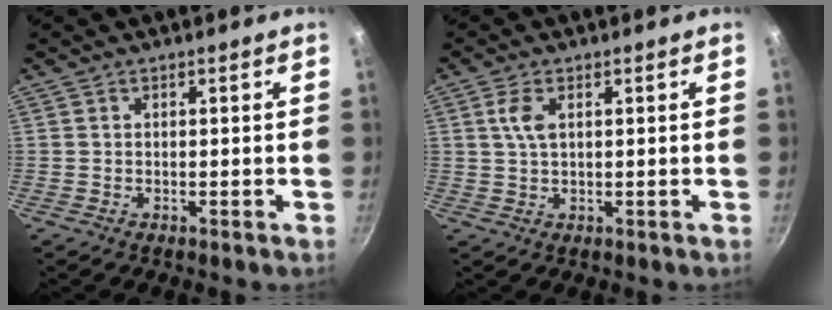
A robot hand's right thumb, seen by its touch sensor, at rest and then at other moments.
{"total": 3.6, "force": [1.1, 1.7, 2.9], "torque": [-0.059, 0.001, 0.021]}